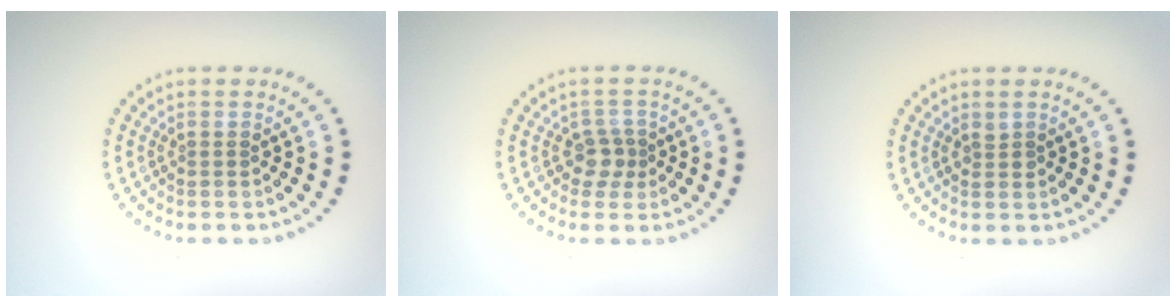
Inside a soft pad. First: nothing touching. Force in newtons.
{"total": 1.8, "press": 1.5, "slide": 1.0}
{"total": 0.6, "press": 0.6, "slide": 0.2}